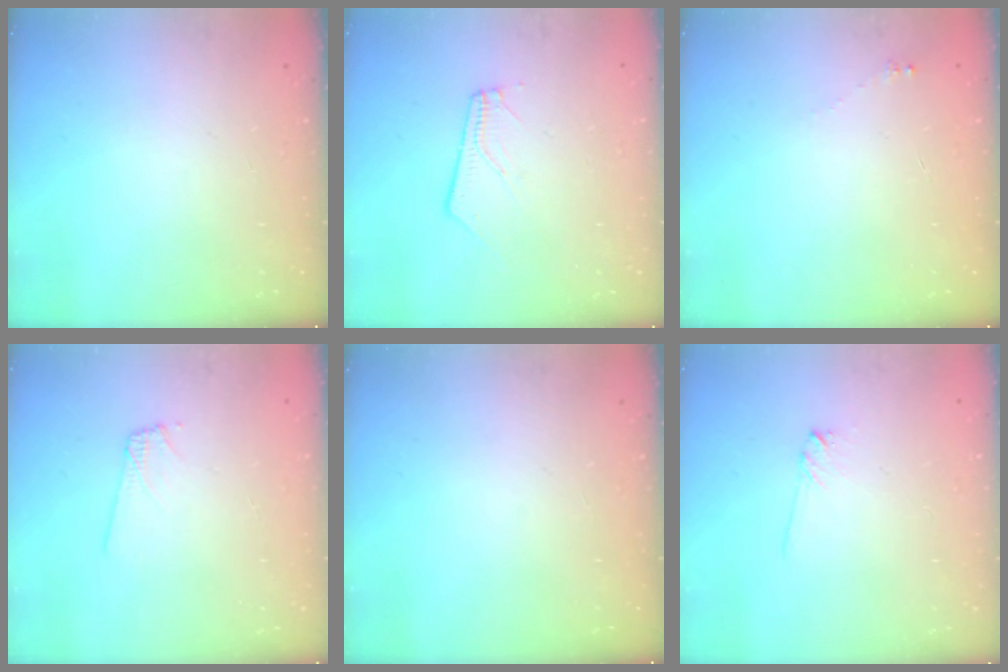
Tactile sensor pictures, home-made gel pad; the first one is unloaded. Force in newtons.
{"total": 4.9, "press": 4.9, "slide": 0.7}
{"total": 1.7, "press": 1.6, "slide": 0.2}
{"total": 5.8, "press": 5.7, "slide": 1.0}
{"total": 0.0}
{"total": 3.6, "press": 3.5, "slide": 0.5}